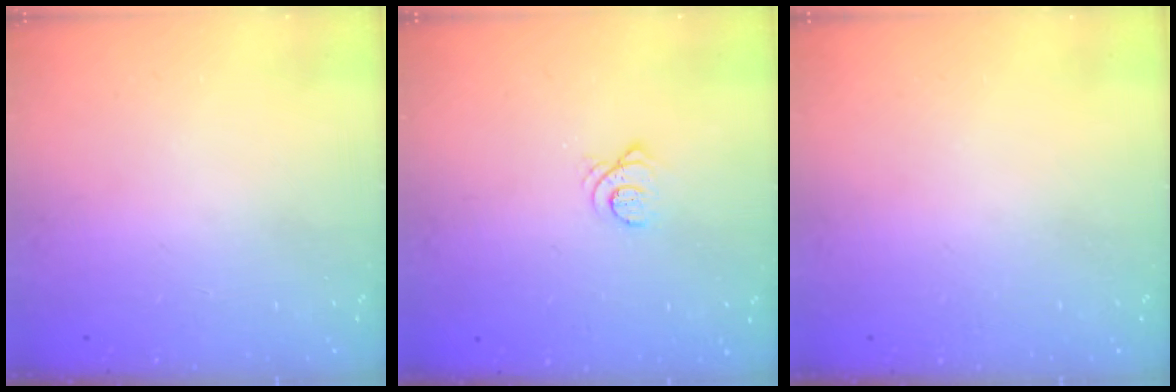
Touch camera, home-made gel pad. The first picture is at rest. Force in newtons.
{"total": 3.3, "press": 3.3, "slide": 0.4}
{"total": 0.0}